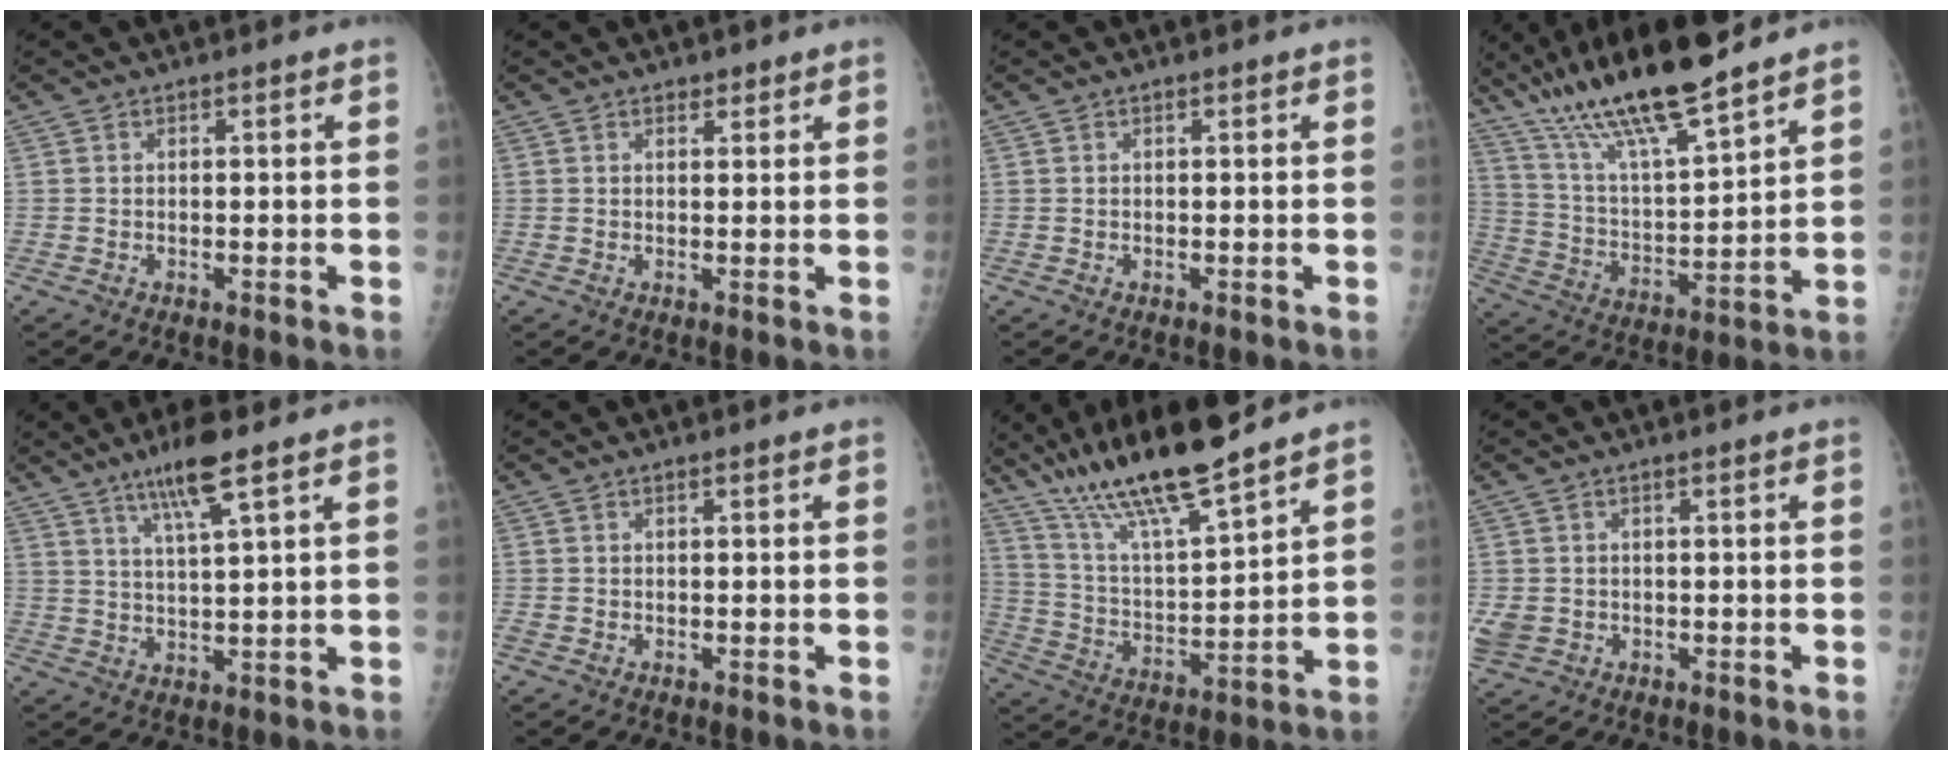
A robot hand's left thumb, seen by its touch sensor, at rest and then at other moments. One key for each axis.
{"total": 1.3, "fx": 1.1, "fy": 0.7, "fz": 0.4, "tx": 0.004, "ty": -0.007, "tz": 0.014}
{"total": 0.0}
{"total": 19.2, "fx": 14.8, "fy": 3.0, "fz": 11.9, "tx": -0.199, "ty": -0.063, "tz": 0.273}
{"total": 8.1, "fx": 5.0, "fy": 0.4, "fz": 6.3, "tx": -0.122, "ty": -0.023, "tz": 0.094}
{"total": 0.7, "fx": 0.0, "fy": 0.5, "fz": 0.5, "tx": -0.012, "ty": 0.001, "tz": 0.002}
{"total": 17.5, "fx": 14.0, "fy": 2.1, "fz": 10.4, "tx": -0.172, "ty": -0.068, "tz": 0.259}
{"total": 3.9, "fx": -0.6, "fy": 3.3, "fz": 1.9, "tx": -0.044, "ty": -0.002, "tz": -0.004}